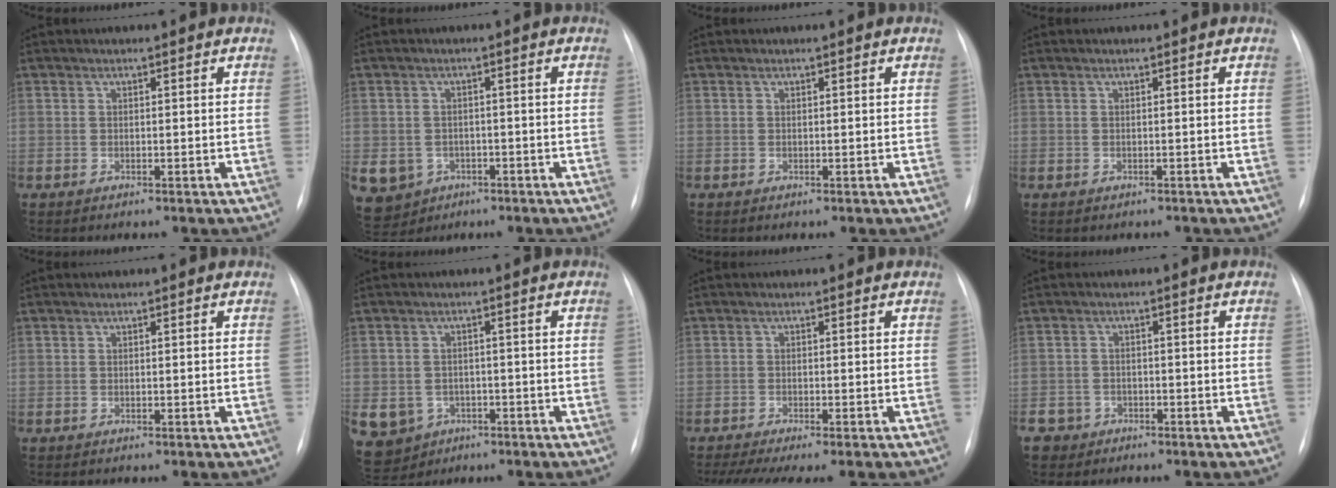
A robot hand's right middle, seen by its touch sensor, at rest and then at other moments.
{"total": 11.0, "force": [-4.4, 9.5, 3.3], "torque": [-0.100, 0.008, -0.053]}
{"total": 0.0}
{"total": 1.2, "force": [-1.1, 0.6, 0.1], "torque": [-0.005, 0.000, -0.013]}
{"total": 0.0}
{"total": 11.1, "force": [-4.6, 9.6, 3.2], "torque": [-0.096, 0.008, -0.055]}
{"total": 9.7, "force": [-8.0, 1.1, 5.5], "torque": [-0.075, -0.006, -0.117]}
{"total": 3.8, "force": [-2.4, 2.9, -0.4], "torque": [0.009, 0.011, -0.042]}